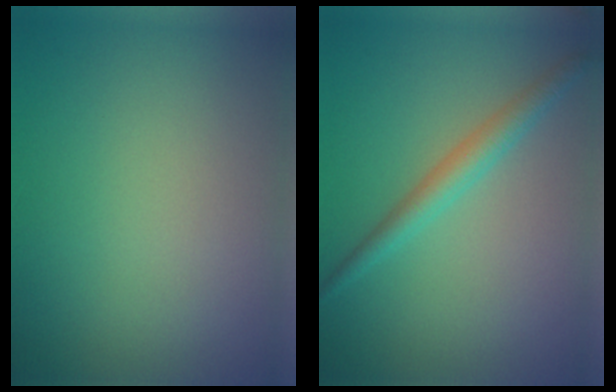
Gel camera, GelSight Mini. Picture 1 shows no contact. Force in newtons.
{"total": 2.4, "press": 2.4, "slide": 0.0}